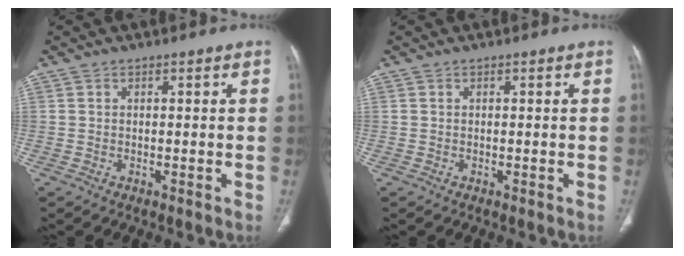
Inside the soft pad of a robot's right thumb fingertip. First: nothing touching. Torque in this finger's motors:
{"motor_torque": [0.00, 0.00, -0.13, -0.13, 0.00]}